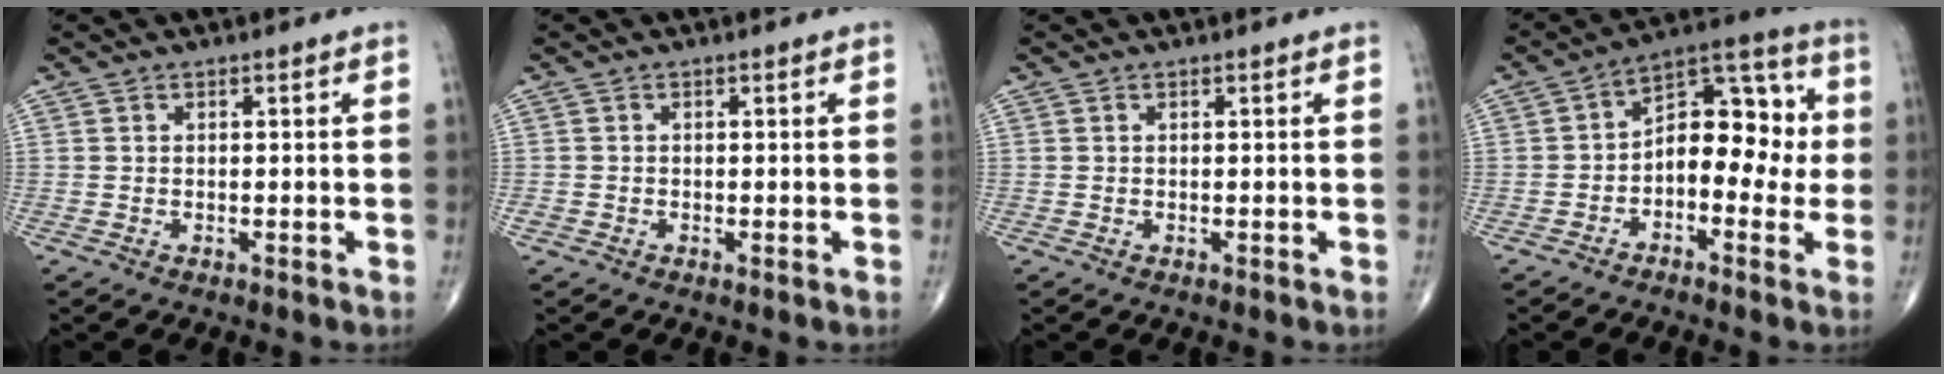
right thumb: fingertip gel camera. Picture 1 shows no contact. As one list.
[{"total": 0.8, "force": [-0.3, 0.6, 0.4], "torque": [-0.009, 0.000, -0.006]}, {"total": 0.0}, {"total": 12.7, "force": [-1.0, 7.6, 10.1], "torque": [-0.105, 0.044, -0.029]}]